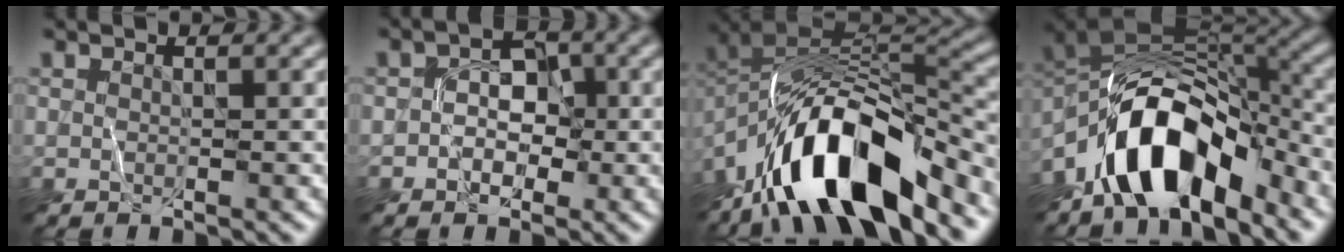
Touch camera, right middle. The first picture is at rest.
{"total": 3.0, "force": [-0.8, 2.3, 1.7], "torque": [-0.018, 0.006, -0.017]}
{"total": 12.5, "force": [-7.0, 5.0, 9.1], "torque": [-0.147, 0.007, -0.130]}
{"total": 10.8, "force": [-5.8, 5.4, 7.4], "torque": [-0.114, 0.013, -0.104]}